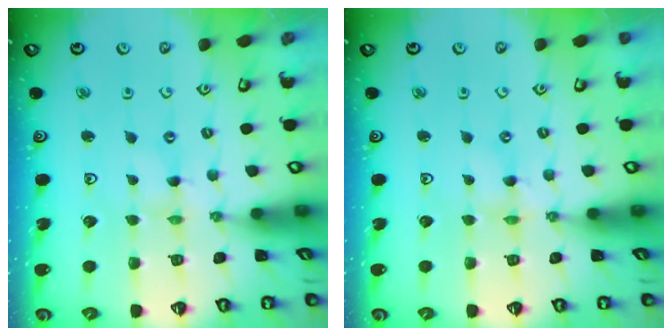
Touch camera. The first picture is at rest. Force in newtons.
{"total": 0.0}